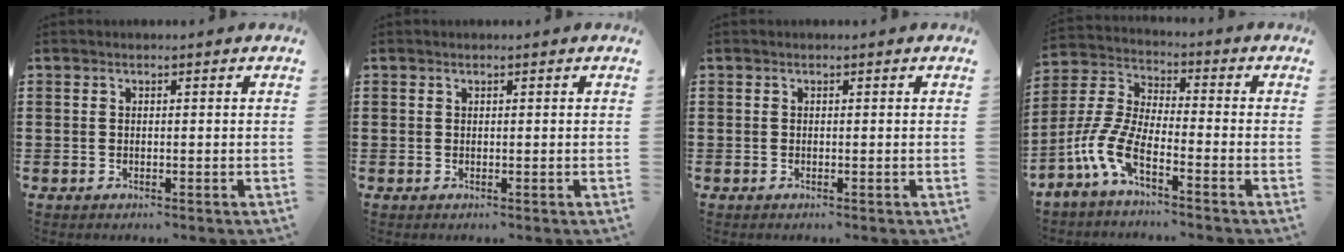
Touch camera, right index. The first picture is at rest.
{"total": 0.0}
{"total": 0.0}
{"total": 7.7, "force": [-4.9, 1.8, 5.6], "torque": [-0.161, -0.022, -0.104]}